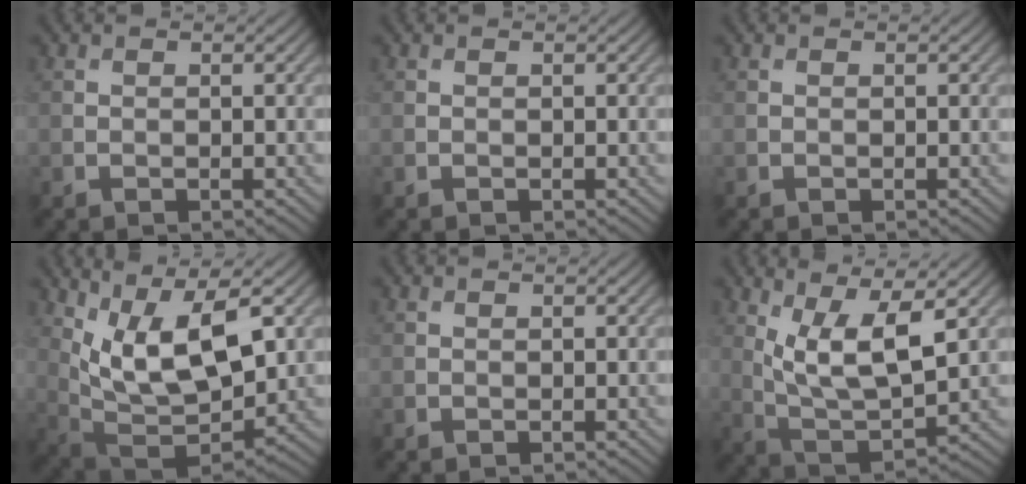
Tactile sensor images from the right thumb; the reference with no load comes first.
{"total": 0.0}
{"total": 0.0}
{"total": 13.8, "force": [4.9, 6.2, 11.3], "torque": [-0.224, 0.004, 0.092]}
{"total": 0.0}
{"total": 10.2, "force": [3.7, 3.7, 8.8], "torque": [-0.181, -0.002, 0.075]}